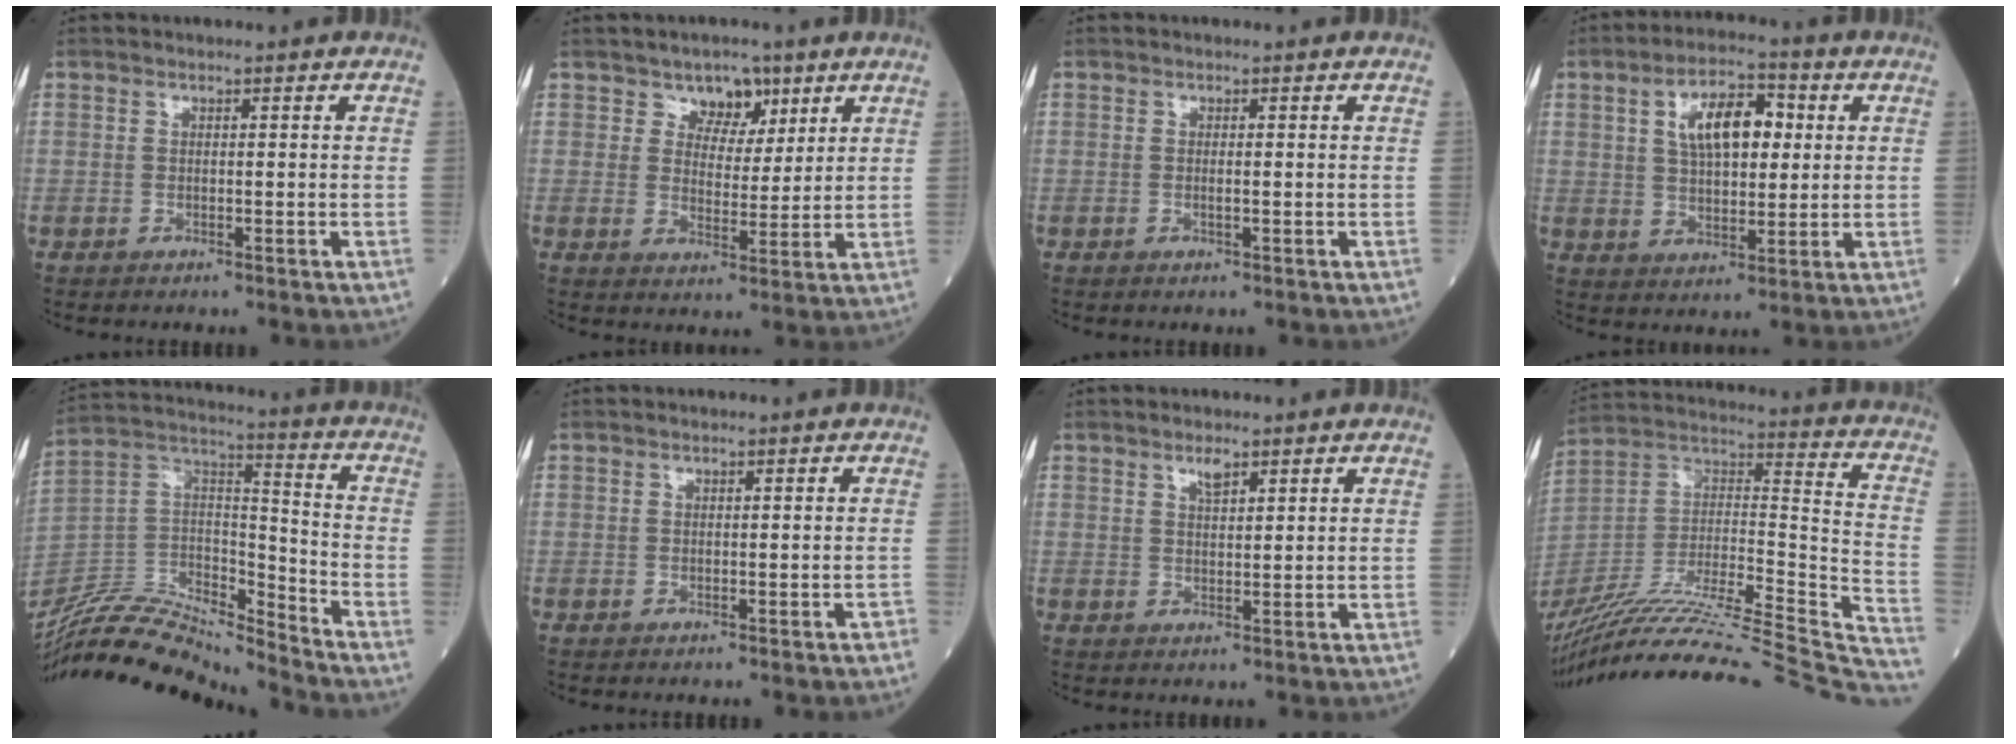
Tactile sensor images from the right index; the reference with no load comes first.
{"total": 5.2, "force": [3.3, 3.4, 2.2], "torque": [-0.021, 0.003, 0.052]}
{"total": 0.8, "force": [-0.2, -0.1, 0.8], "torque": [-0.016, -0.001, -0.003]}
{"total": 9.7, "force": [2.7, 4.4, 8.2], "torque": [-0.142, 0.021, 0.044]}
{"total": 18.3, "force": [-17.8, 1.1, 4.3], "torque": [-0.080, 0.041, -0.325]}
{"total": 0.7, "force": [-0.6, 0.2, 0.4], "torque": [-0.003, 0.000, -0.006]}
{"total": 1.9, "force": [1.4, 0.5, 1.3], "torque": [-0.025, 0.000, 0.026]}
{"total": 41.2, "force": [-36.4, 1.9, 19.1], "torque": [-0.256, -0.064, -0.537]}